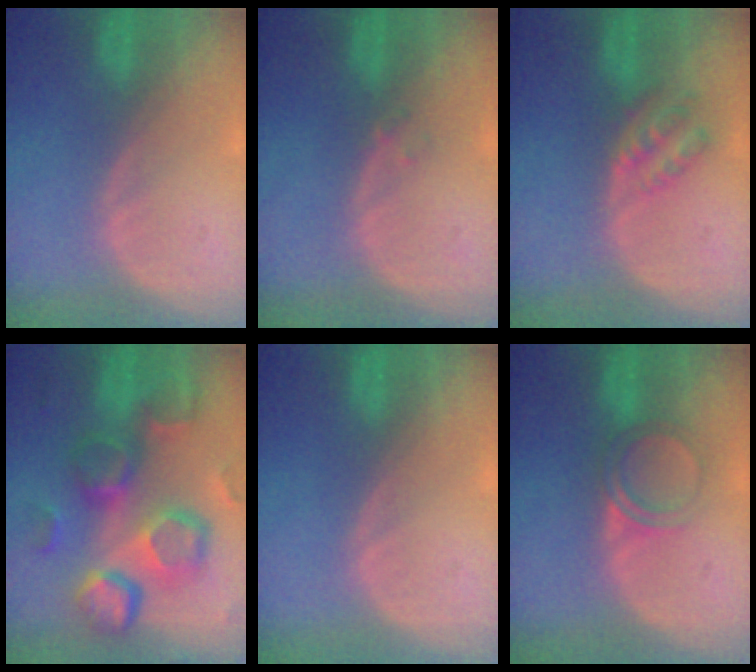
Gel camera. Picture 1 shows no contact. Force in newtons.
{"total": 0.9, "press": 0.9, "slide": 0.2}
{"total": 4.5, "press": 3.8, "slide": 2.5}
{"total": 13.0, "press": 11.4, "slide": 6.4}
{"total": 0.0}
{"total": 3.8, "press": 3.6, "slide": 1.3}